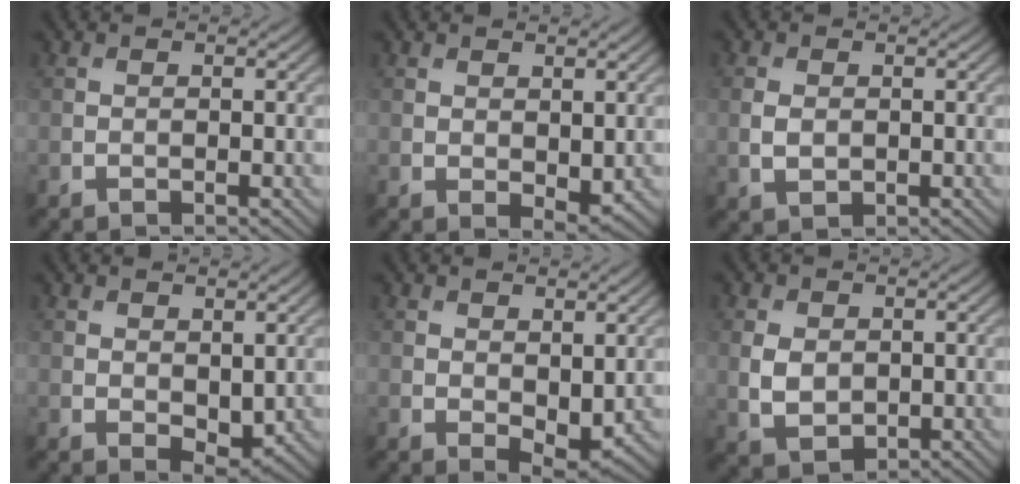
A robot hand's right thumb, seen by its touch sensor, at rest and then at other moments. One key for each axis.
{"total": 2.4, "fx": 0.8, "fy": 1.3, "fz": 1.8, "tx": -0.031, "ty": -0.010, "tz": 0.020}
{"total": 2.6, "fx": 0.0, "fy": 1.9, "fz": 1.8, "tx": -0.046, "ty": -0.004, "tz": 0.001}
{"total": 3.2, "fx": 0.9, "fy": 1.9, "fz": 2.4, "tx": -0.043, "ty": -0.009, "tz": 0.024}
{"total": 4.0, "fx": 0.9, "fy": 2.3, "fz": 3.1, "tx": -0.055, "ty": -0.010, "tz": 0.021}
{"total": 4.3, "fx": 0.3, "fy": 3.2, "fz": 2.9, "tx": -0.073, "ty": -0.004, "tz": 0.011}